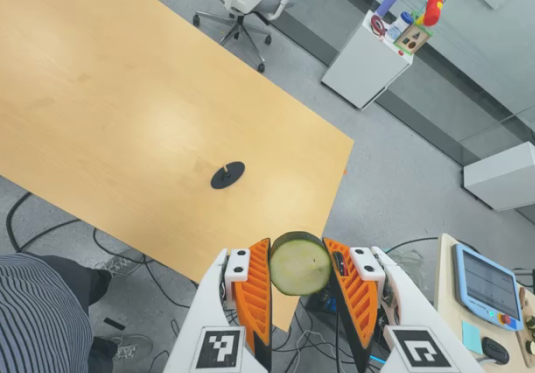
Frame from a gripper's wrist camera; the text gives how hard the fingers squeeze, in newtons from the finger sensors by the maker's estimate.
{"total": 9.8, "left": 9.4, "right": 10.1}